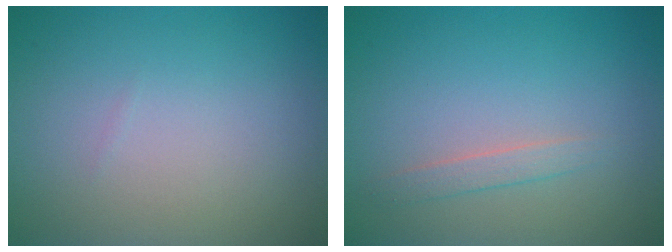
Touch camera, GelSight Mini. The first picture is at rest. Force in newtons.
{"total": 1.3, "press": 1.3, "slide": 0.1}